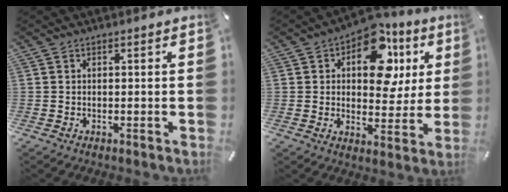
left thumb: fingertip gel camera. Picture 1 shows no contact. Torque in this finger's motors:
{"motor_torque": [2.15, 2.26, 1.20, -1.15, 0.41]}